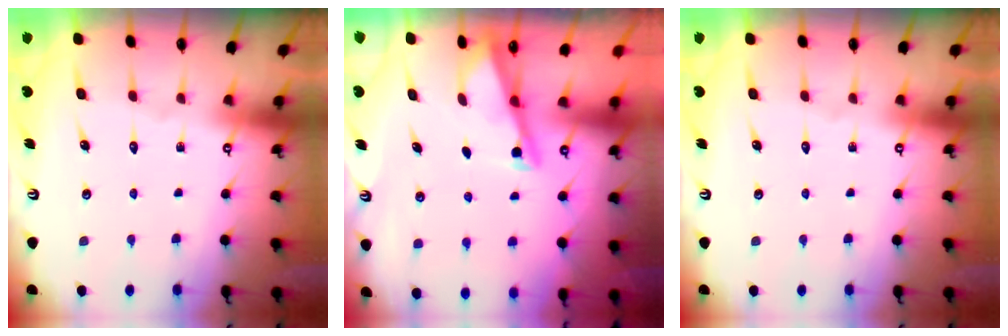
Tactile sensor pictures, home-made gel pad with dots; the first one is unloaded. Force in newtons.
{"total": 2.9, "press": 2.9, "slide": 0.2}
{"total": 0.0}